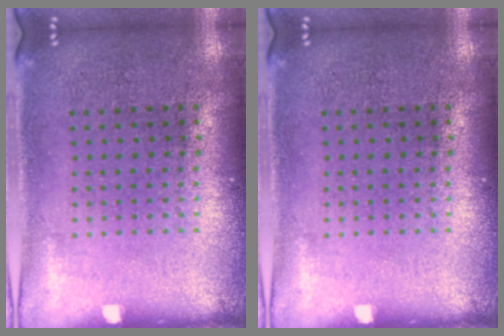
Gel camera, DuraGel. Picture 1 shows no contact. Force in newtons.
{"total": 0.0}